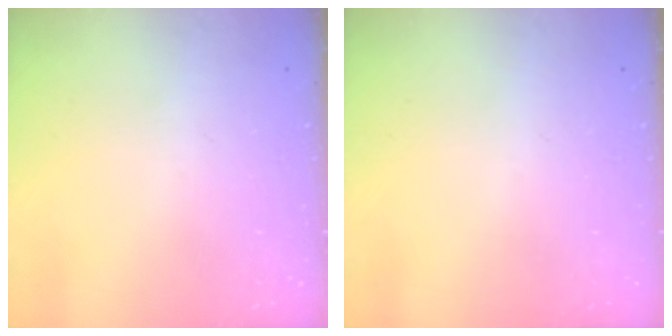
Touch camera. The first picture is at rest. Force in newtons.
{"total": 0.0}